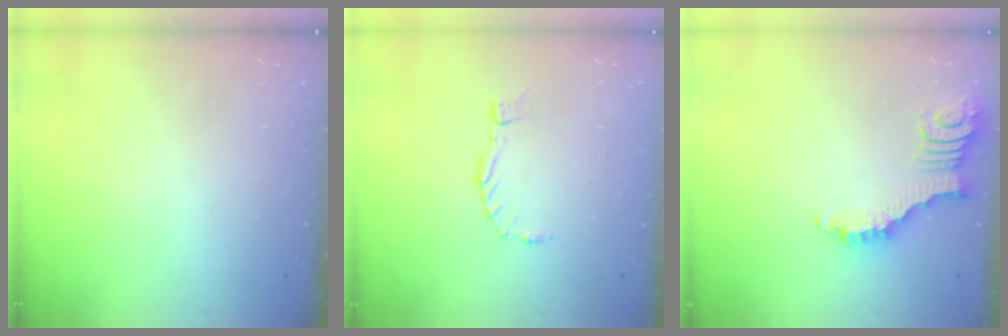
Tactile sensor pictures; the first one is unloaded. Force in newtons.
{"total": 0.0}
{"total": 2.8, "press": 2.8, "slide": 0.4}